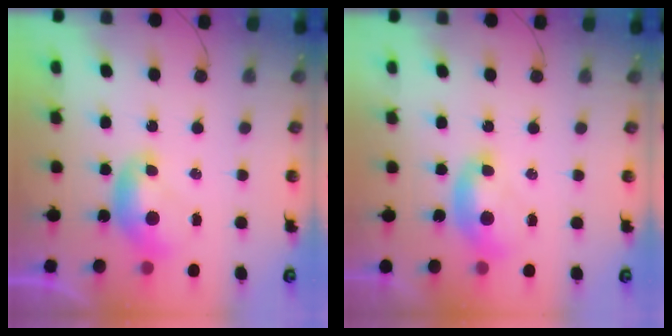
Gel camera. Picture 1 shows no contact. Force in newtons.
{"total": 1.5, "press": 1.4, "slide": 0.6}